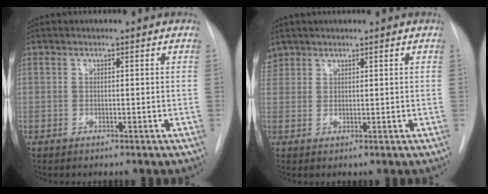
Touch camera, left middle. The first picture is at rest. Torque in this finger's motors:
{"motor_torque": [0.19, -0.39, 0.03, -0.06]}